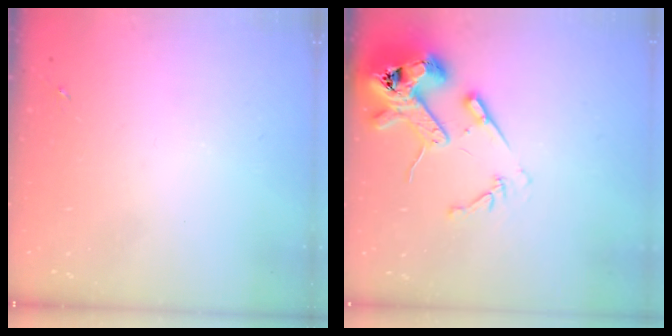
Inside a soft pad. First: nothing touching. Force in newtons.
{"total": 15.1, "press": 15.0, "slide": 2.1}